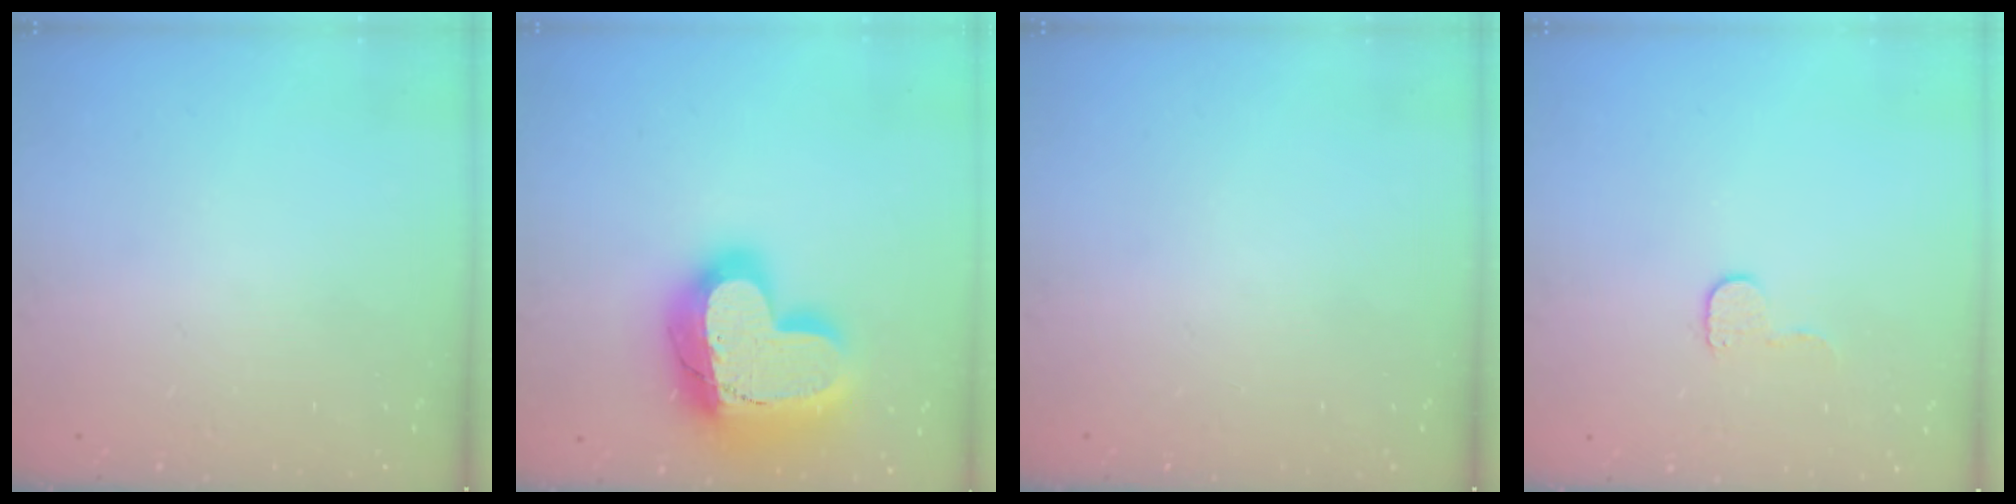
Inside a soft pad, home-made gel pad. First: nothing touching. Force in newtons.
{"total": 25.8, "press": 25.7, "slide": 1.9}
{"total": 0.0}
{"total": 5.0, "press": 4.9, "slide": 0.5}